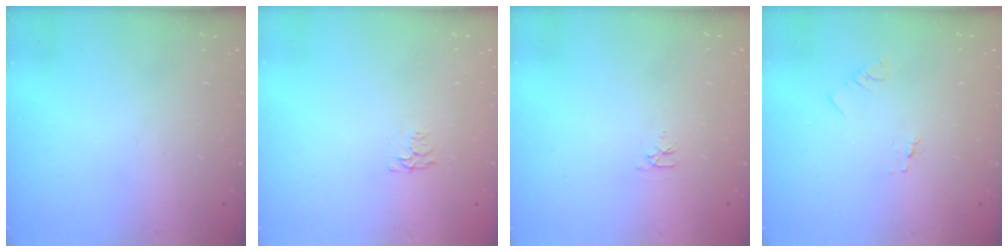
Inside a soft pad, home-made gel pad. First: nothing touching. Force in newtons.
{"total": 4.5, "press": 4.4, "slide": 0.6}
{"total": 3.1, "press": 3.1, "slide": 0.3}
{"total": 1.3, "press": 1.2, "slide": 0.1}